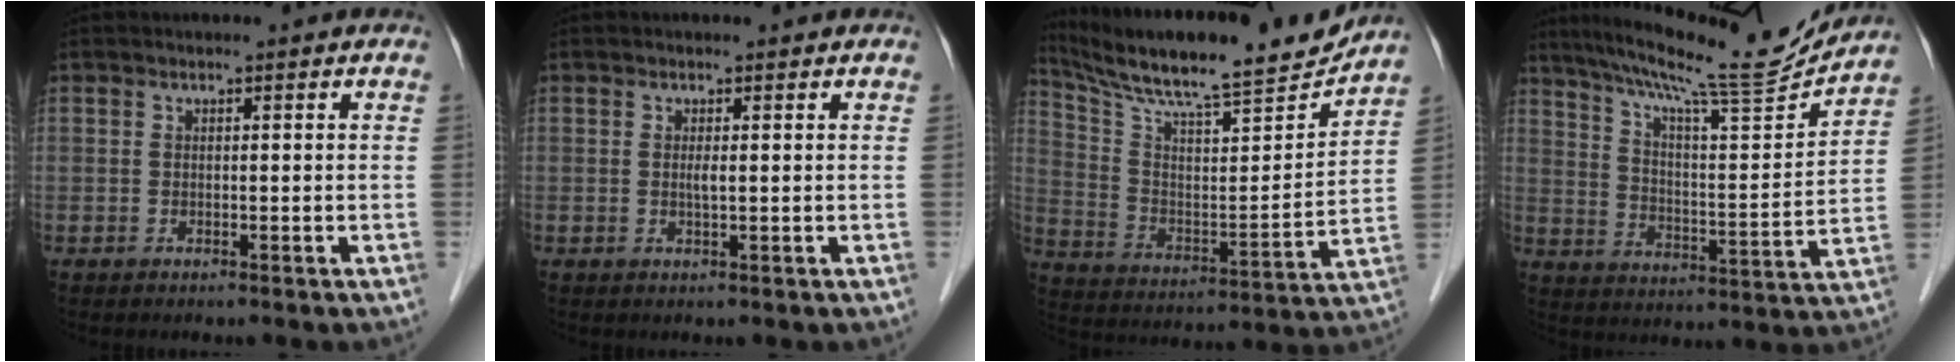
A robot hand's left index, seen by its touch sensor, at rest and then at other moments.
{"total": 1.0, "force": [-0.2, 0.0, 1.0], "torque": [-0.023, -0.005, -0.005]}
{"total": 20.5, "force": [18.5, 1.4, 8.6], "torque": [-0.158, -0.022, 0.291]}
{"total": 17.8, "force": [16.2, -0.4, 7.6], "torque": [-0.128, -0.027, 0.243]}